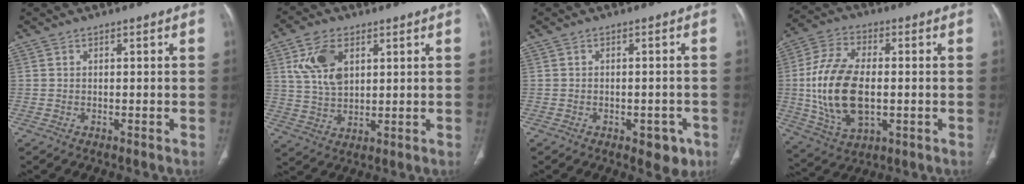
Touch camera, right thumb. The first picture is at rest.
{"total": 9.4, "force": [3.6, 5.7, 6.6], "torque": [-0.118, -0.010, 0.075]}
{"total": 4.9, "force": [-2.4, 2.8, 3.3], "torque": [-0.021, 0.009, -0.024]}
{"total": 17.9, "force": [-0.9, 10.0, 14.8], "torque": [-0.293, 0.003, -0.007]}